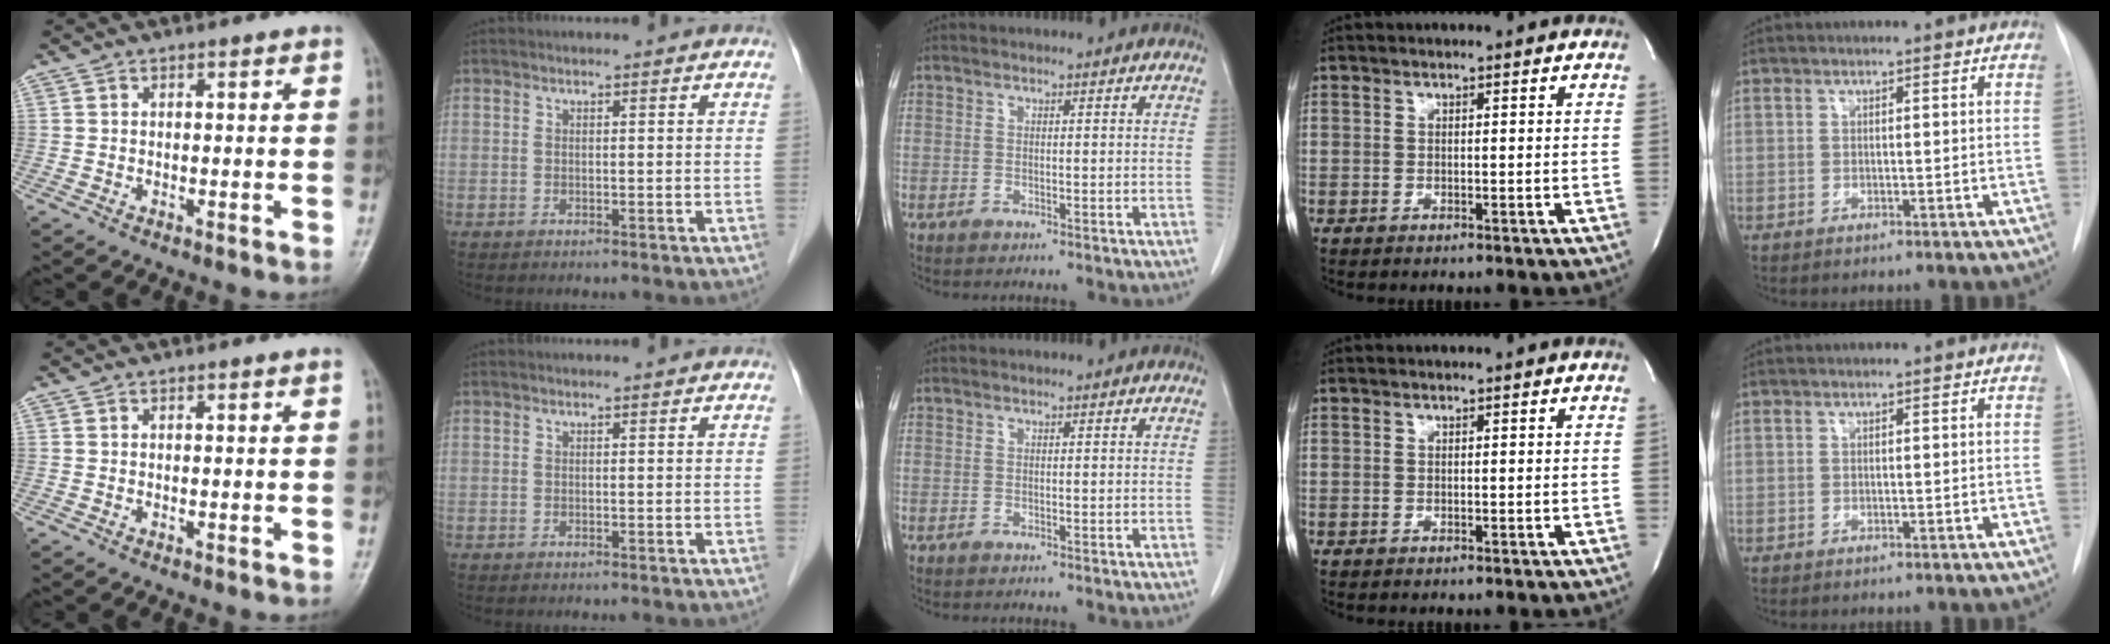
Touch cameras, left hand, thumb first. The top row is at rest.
{}